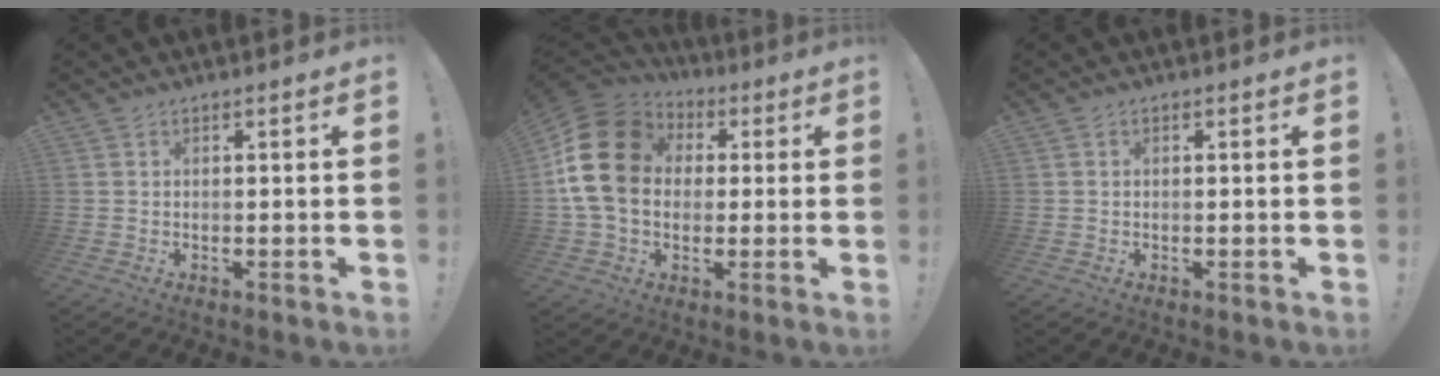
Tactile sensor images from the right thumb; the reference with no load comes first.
{"total": 19.0, "force": [2.4, 14.4, 12.1], "torque": [-0.228, 0.009, 0.046]}
{"total": 0.0}